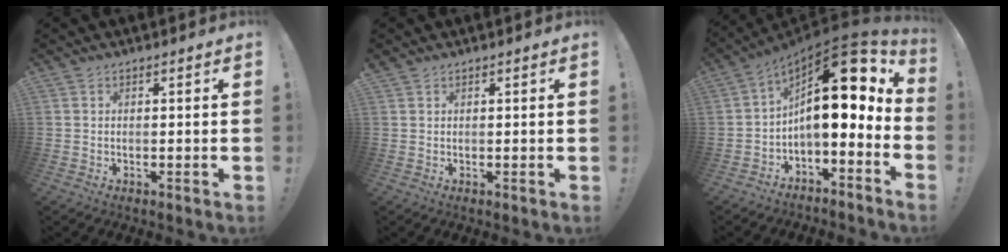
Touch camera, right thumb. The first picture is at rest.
{"total": 0.6, "force": [0.5, 0.3, 0.1], "torque": [0.003, -0.002, 0.008]}
{"total": 19.0, "force": [4.7, 7.9, 16.6], "torque": [-0.257, -0.033, 0.081]}